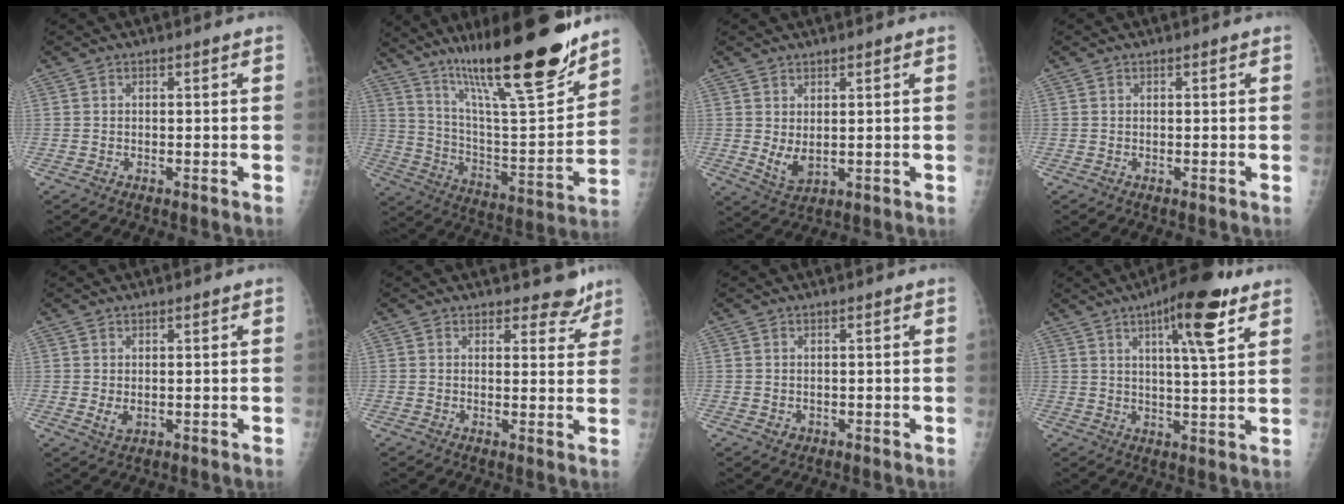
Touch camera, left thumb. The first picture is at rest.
{"total": 25.6, "force": [18.3, 4.3, 17.5], "torque": [-0.262, -0.085, 0.310]}
{"total": 4.6, "force": [1.0, 2.5, 3.7], "torque": [-0.062, -0.016, 0.029]}
{"total": 0.0}
{"total": 2.4, "force": [0.3, 1.5, 1.9], "torque": [-0.029, -0.008, 0.011]}
{"total": 4.6, "force": [3.9, 2.2, 0.8], "torque": [0.018, -0.029, 0.041]}
{"total": 1.0, "force": [-0.1, 0.9, 0.3], "torque": [-0.004, 0.000, 0.004]}
{"total": 12.2, "force": [6.4, 2.6, 10.0], "torque": [-0.139, -0.027, 0.091]}